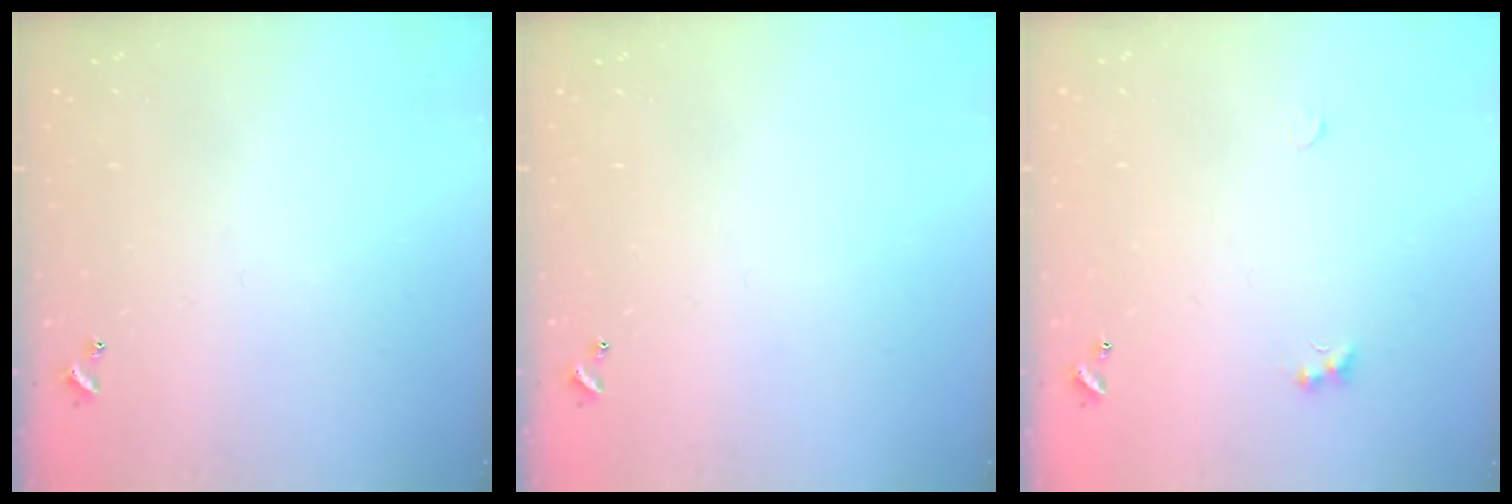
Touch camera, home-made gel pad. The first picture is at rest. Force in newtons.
{"total": 0.0}
{"total": 1.8, "press": 1.7, "slide": 0.4}